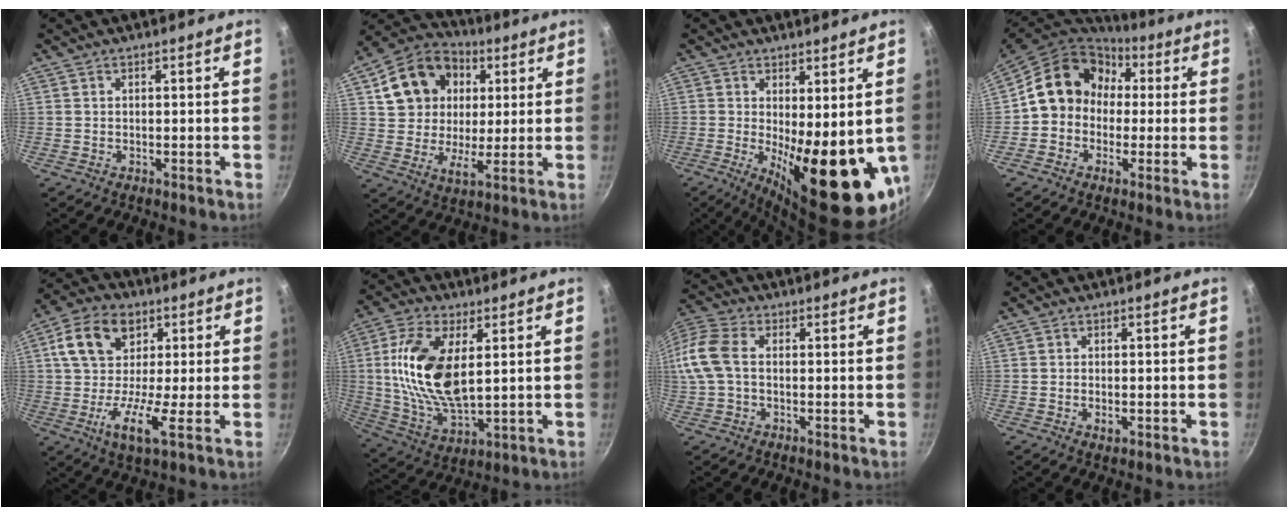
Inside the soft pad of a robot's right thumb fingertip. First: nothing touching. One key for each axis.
{"total": 15.9, "fx": 5.3, "fy": 12.4, "fz": 8.4, "tx": -0.130, "ty": 0.007, "tz": 0.078}
{"total": 17.5, "fx": -1.7, "fy": 6.2, "fz": 16.2, "tx": -0.200, "ty": -0.032, "tz": -0.008}
{"total": 14.9, "fx": 1.6, "fy": 12.6, "fz": 7.7, "tx": -0.094, "ty": 0.041, "tz": 0.005}
{"total": 13.4, "fx": 1.6, "fy": 7.9, "fz": 10.7, "tx": -0.176, "ty": 0.011, "tz": 0.005}
{"total": 17.1, "fx": 3.1, "fy": 8.6, "fz": 14.4, "tx": -0.275, "ty": -0.010, "tz": 0.064}
{"total": 13.6, "fx": 0.8, "fy": 9.1, "fz": 10.0, "tx": -0.229, "ty": 0.027, "tz": -0.001}
{"total": 1.9, "fx": -0.5, "fy": 1.1, "fz": 1.5, "tx": -0.025, "ty": -0.002, "tz": -0.008}